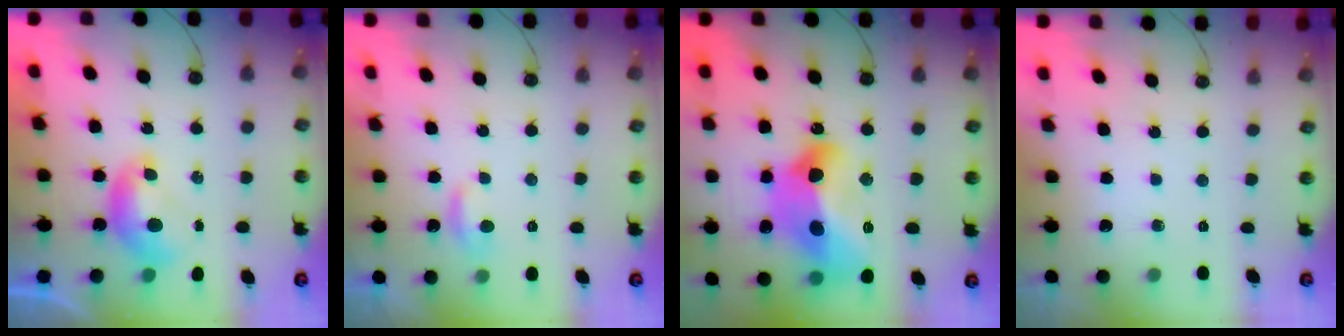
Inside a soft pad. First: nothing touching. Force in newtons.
{"total": 1.0, "press": 0.8, "slide": 0.5}
{"total": 18.9, "press": 18.8, "slide": 1.7}
{"total": 0.0}